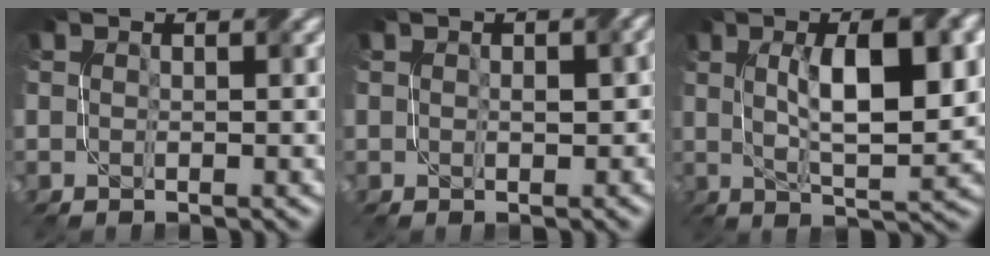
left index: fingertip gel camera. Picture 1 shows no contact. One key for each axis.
{"total": 2.4, "fx": 0.0, "fy": 1.5, "fz": 1.8, "tx": -0.016, "ty": 0.002, "tz": 0.015}
{"total": 10.0, "fx": 2.2, "fy": 3.2, "fz": 9.2, "tx": -0.136, "ty": 0.011, "tz": 0.043}